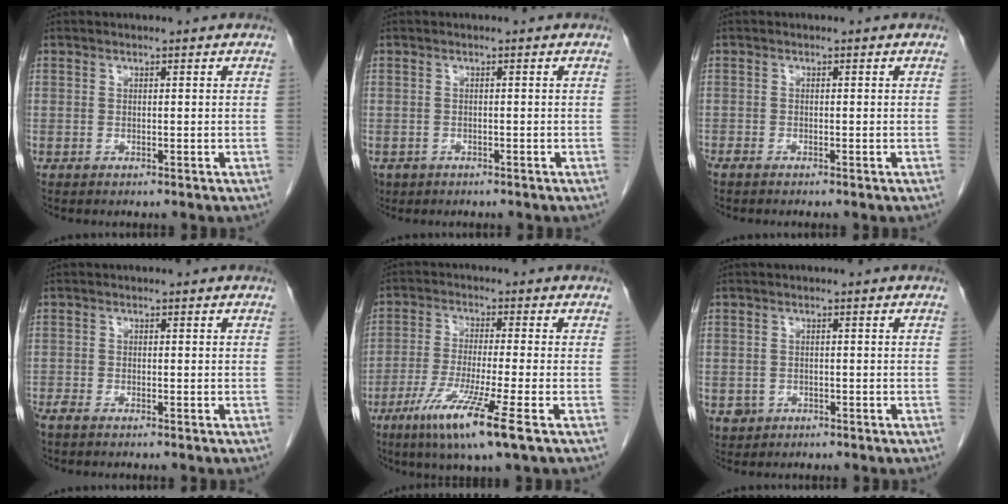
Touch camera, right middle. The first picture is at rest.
{"total": 2.8, "force": [-1.9, 2.0, 0.5], "torque": [-0.013, -0.001, -0.030]}
{"total": 1.0, "force": [-0.9, 0.1, 0.4], "torque": [-0.013, -0.003, -0.019]}
{"total": 2.2, "force": [-1.8, 0.5, 1.1], "torque": [-0.023, -0.005, -0.033]}
{"total": 10.7, "force": [-5.5, -0.7, 9.2], "torque": [-0.181, -0.037, -0.100]}
{"total": 2.7, "force": [-1.1, 2.4, 0.4], "torque": [-0.007, 0.004, -0.015]}